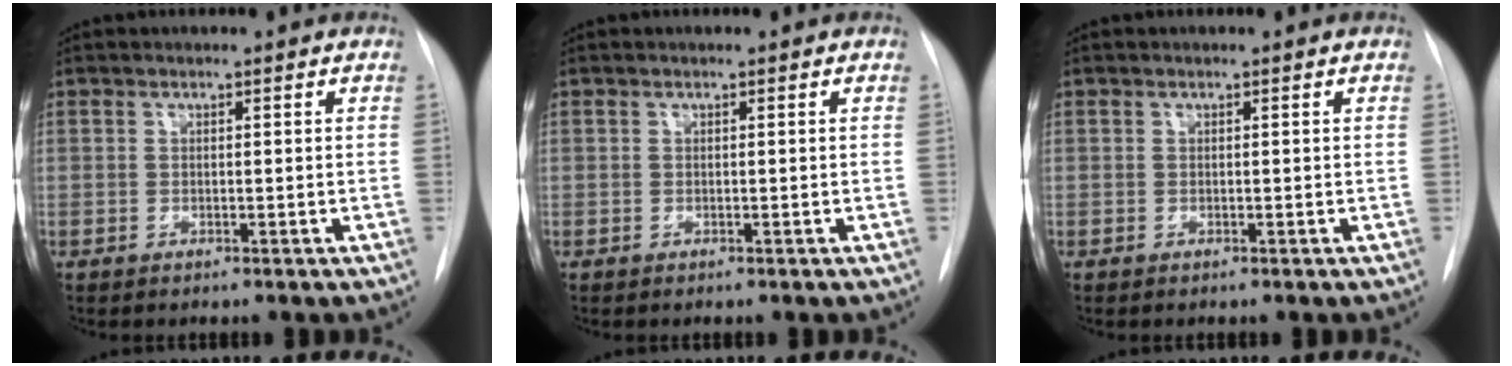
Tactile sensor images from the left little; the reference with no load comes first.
{"total": 0.0}
{"total": 0.0}